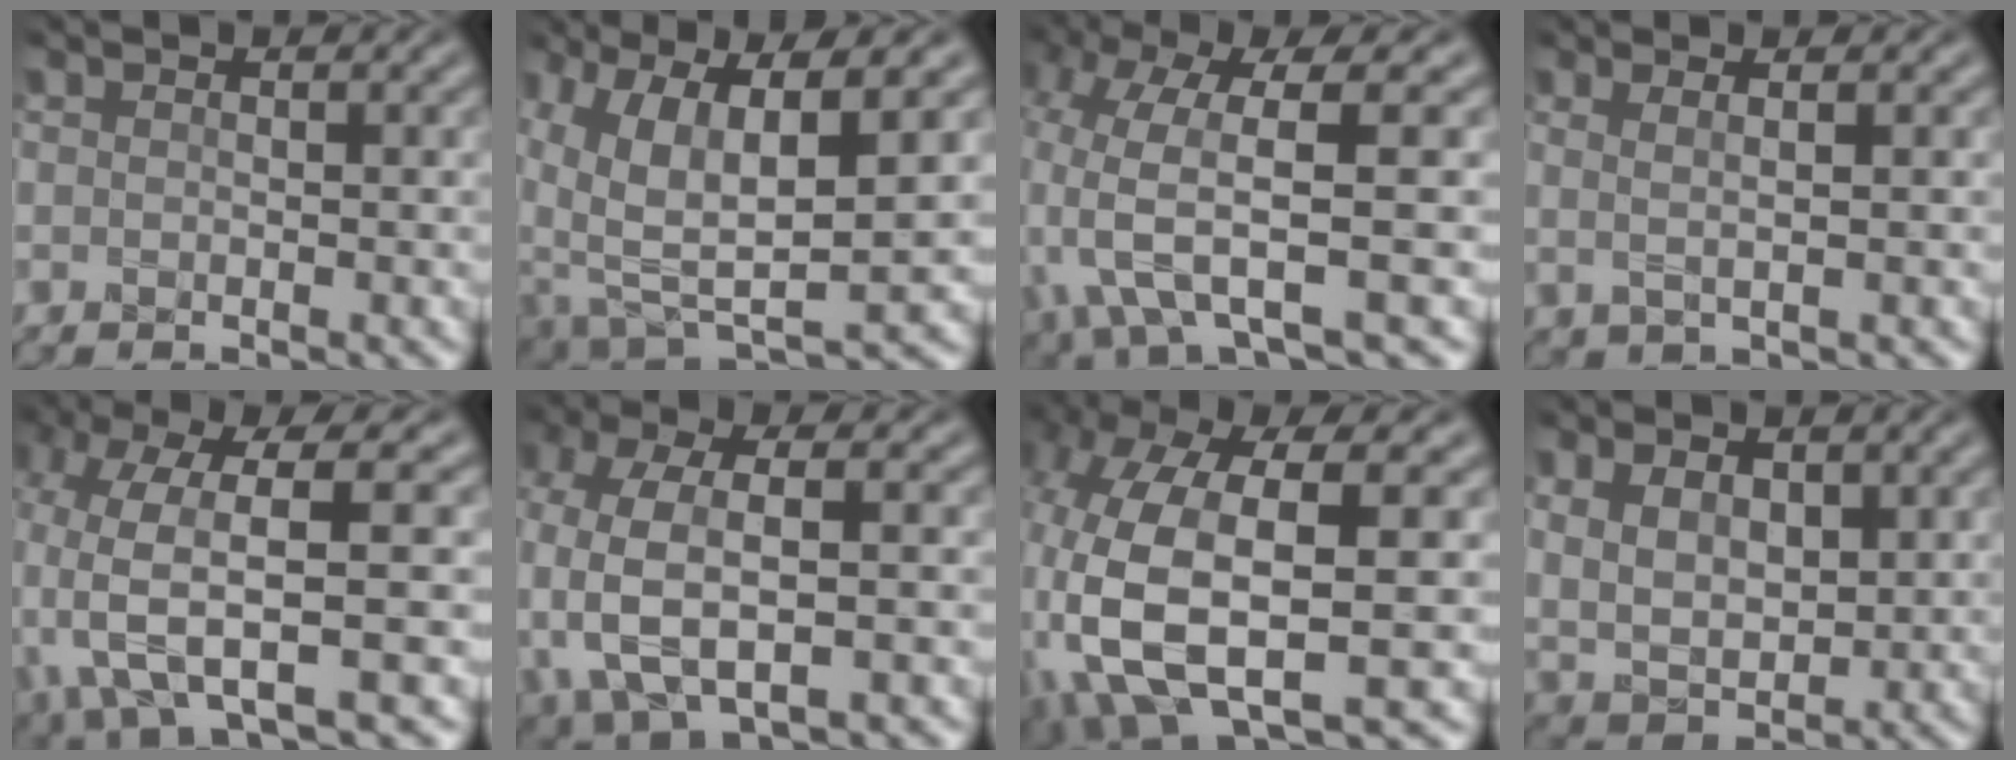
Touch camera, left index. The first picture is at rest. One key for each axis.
{"total": 9.5, "fx": 2.4, "fy": 3.9, "fz": 8.3, "tx": -0.169, "ty": -0.011, "tz": 0.051}
{"total": 8.4, "fx": -0.3, "fy": 3.2, "fz": 7.8, "tx": -0.173, "ty": -0.016, "tz": 0.000}
{"total": 1.8, "fx": 0.8, "fy": 0.5, "fz": 1.6, "tx": -0.028, "ty": 0.004, "tz": 0.005}
{"total": 8.6, "fx": -0.3, "fy": 3.4, "fz": 7.9, "tx": -0.166, "ty": -0.012, "tz": 0.001}
{"total": 7.9, "fx": -1.3, "fy": 4.2, "fz": 6.6, "tx": -0.149, "ty": 0.000, "tz": -0.028}
{"total": 12.3, "fx": -0.9, "fy": 5.8, "fz": 10.7, "tx": -0.250, "ty": -0.019, "tz": -0.007}
{"total": 5.1, "fx": 1.8, "fy": 3.2, "fz": 3.5, "tx": -0.072, "ty": -0.002, "tz": 0.036}